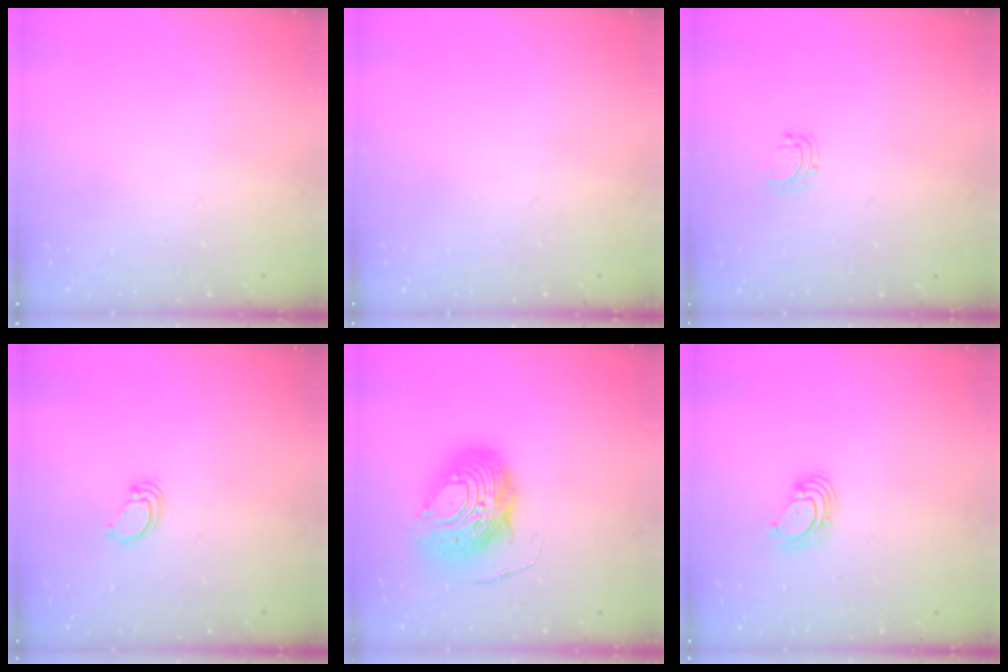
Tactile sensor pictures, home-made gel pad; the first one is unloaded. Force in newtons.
{"total": 0.0}
{"total": 4.2, "press": 4.2, "slide": 0.3}
{"total": 3.3, "press": 3.3, "slide": 0.3}
{"total": 13.2, "press": 13.1, "slide": 1.5}
{"total": 4.0, "press": 4.0, "slide": 0.4}